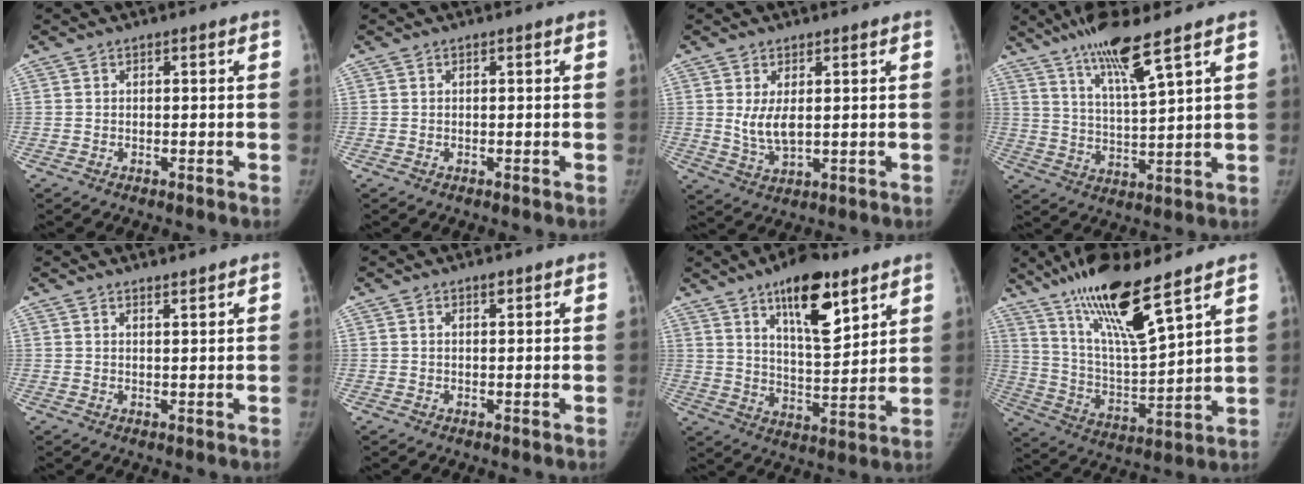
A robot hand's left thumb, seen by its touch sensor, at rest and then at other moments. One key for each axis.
{"total": 0.0}
{"total": 4.8, "fx": 0.8, "fy": 2.2, "fz": 4.2, "tx": -0.077, "ty": -0.017, "tz": 0.024}
{"total": 10.8, "fx": 7.2, "fy": 0.5, "fz": 8.0, "tx": -0.149, "ty": -0.041, "tz": 0.140}
{"total": 1.3, "fx": 1.3, "fy": 0.0, "fz": 0.4, "tx": -0.002, "ty": -0.012, "tz": 0.023}
{"total": 0.8, "fx": 0.6, "fy": 0.3, "fz": 0.5, "tx": 0.000, "ty": -0.004, "tz": 0.010}
{"total": 15.0, "fx": 8.8, "fy": 5.5, "fz": 10.9, "tx": -0.139, "ty": -0.053, "tz": 0.143}
{"total": 18.3, "fx": 12.8, "fy": 2.8, "fz": 12.8, "tx": -0.215, "ty": -0.065, "tz": 0.243}